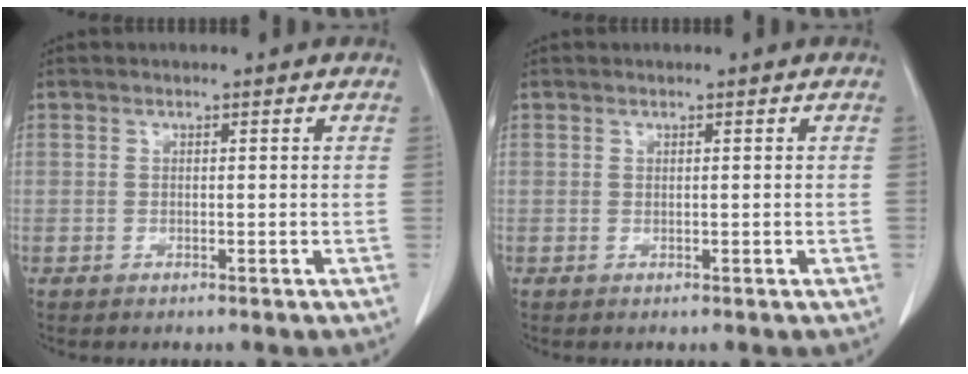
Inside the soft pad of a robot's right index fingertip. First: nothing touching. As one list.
[{"total": 0.0}]